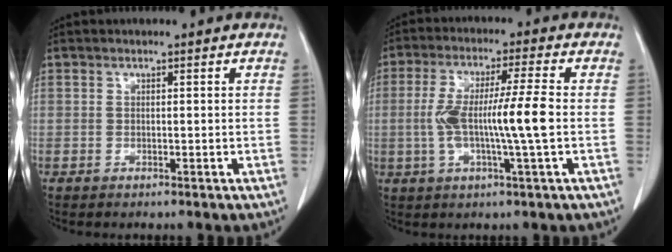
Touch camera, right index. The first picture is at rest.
{"total": 10.0, "force": [-0.9, -0.2, 10.0], "torque": [-0.193, 0.007, -0.020]}